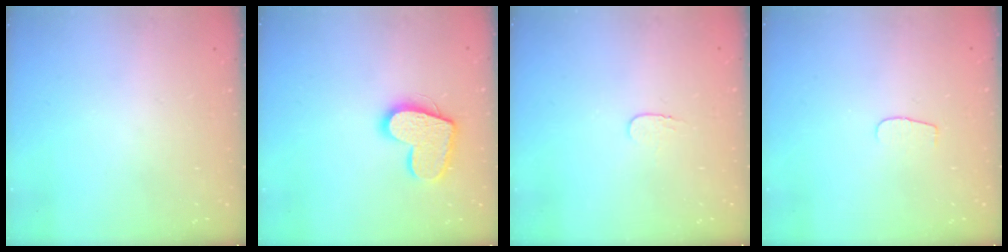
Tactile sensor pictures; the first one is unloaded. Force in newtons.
{"total": 14.3, "press": 14.3, "slide": 1.1}
{"total": 3.6, "press": 3.6, "slide": 0.4}
{"total": 3.8, "press": 3.7, "slide": 0.4}